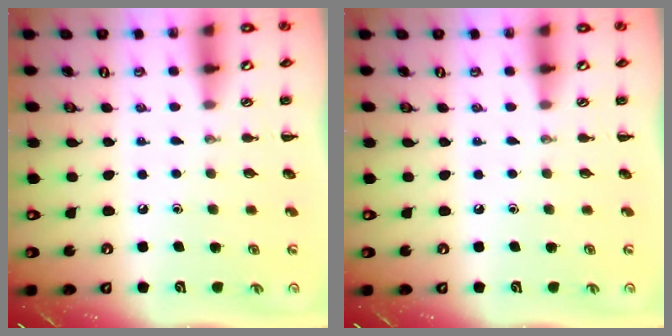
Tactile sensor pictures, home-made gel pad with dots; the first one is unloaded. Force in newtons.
{"total": 0.0}